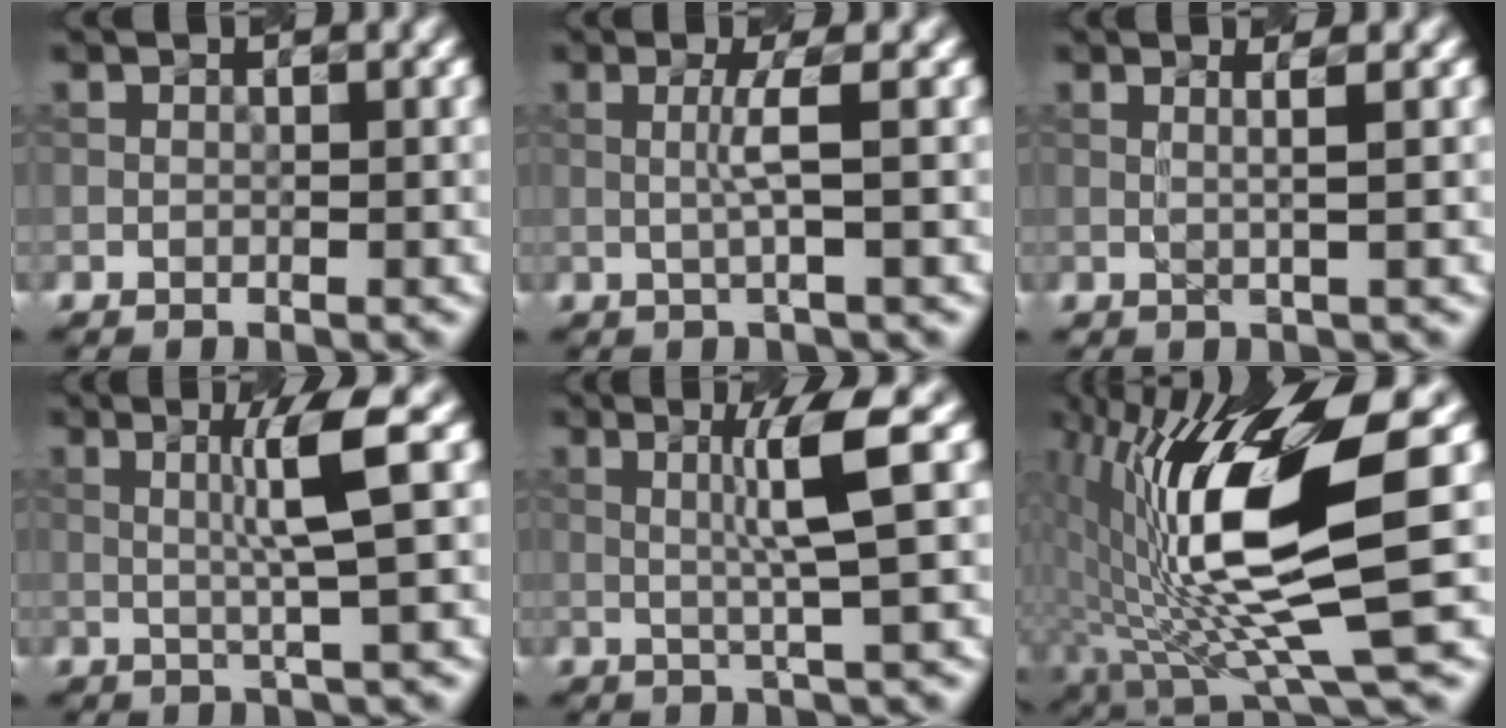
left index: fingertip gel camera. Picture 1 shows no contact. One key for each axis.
{"total": 2.2, "fx": 0.1, "fy": 0.1, "fz": 2.2, "tx": -0.048, "ty": 0.000, "tz": -0.001}
{"total": 2.3, "fx": 0.7, "fy": 0.7, "fz": 2.0, "tx": -0.028, "ty": 0.005, "tz": -0.012}
{"total": 4.1, "fx": 0.7, "fy": 0.0, "fz": 4.1, "tx": -0.076, "ty": 0.003, "tz": 0.015}
{"total": 4.3, "fx": 0.8, "fy": -0.1, "fz": 4.2, "tx": -0.078, "ty": 0.003, "tz": 0.016}
{"total": 14.3, "fx": 0.6, "fy": 3.3, "fz": 13.9, "tx": -0.256, "ty": -0.006, "tz": 0.018}